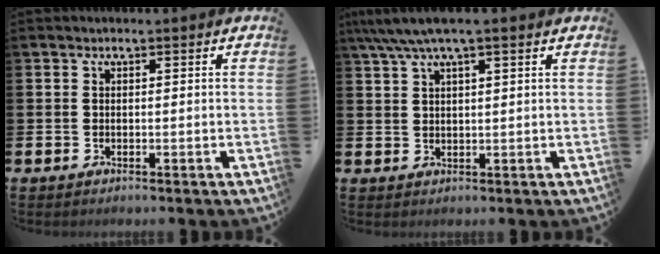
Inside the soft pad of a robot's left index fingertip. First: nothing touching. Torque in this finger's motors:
{"motor_torque": [0.34, -0.43, 1.05, 0.21]}